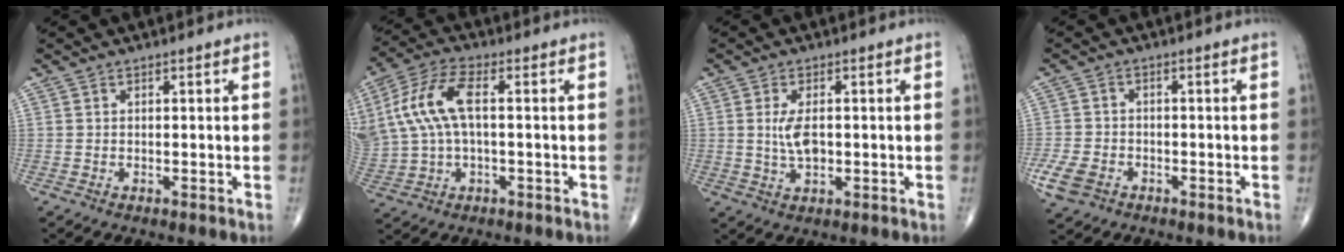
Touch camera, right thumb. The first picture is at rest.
{"total": 13.4, "force": [2.1, 6.6, 11.5], "torque": [-0.262, 0.026, 0.046]}
{"total": 4.8, "force": [0.3, 2.3, 4.1], "torque": [-0.081, -0.007, 0.008]}
{"total": 5.5, "force": [-2.8, 3.9, 2.7], "torque": [-0.060, 0.010, -0.048]}